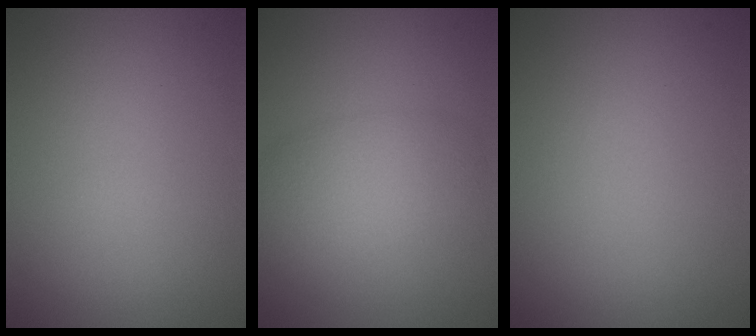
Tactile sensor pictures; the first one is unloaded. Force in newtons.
{"total": 4.2, "press": 4.2, "slide": 0.0}
{"total": 0.0}